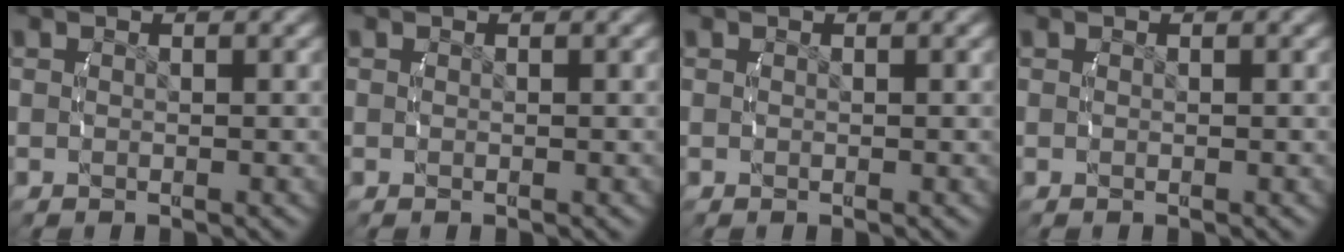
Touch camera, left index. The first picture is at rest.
{"total": 0.0}
{"total": 0.0}
{"total": 0.0}